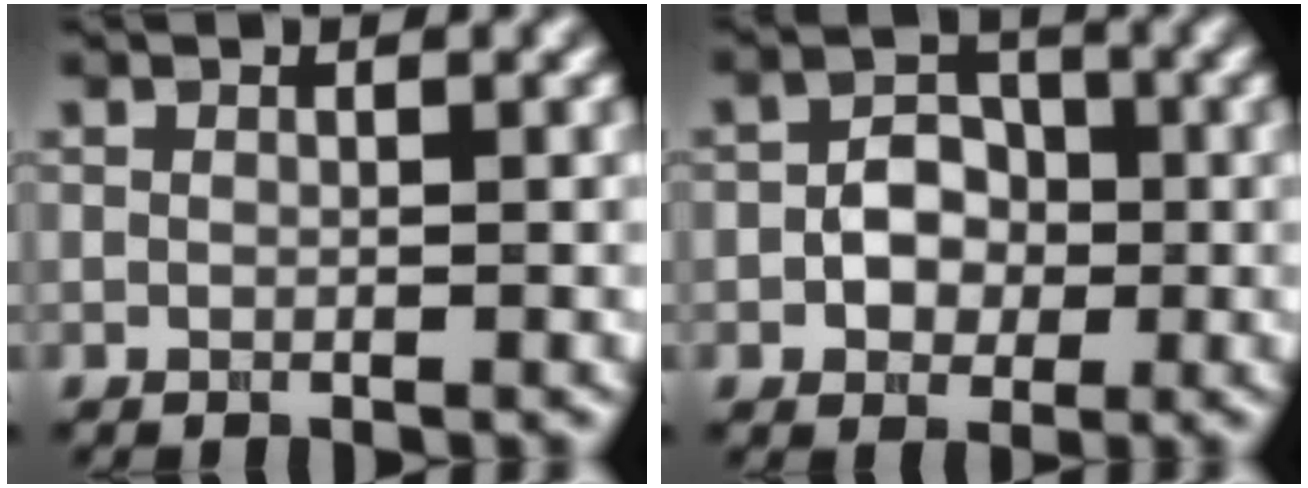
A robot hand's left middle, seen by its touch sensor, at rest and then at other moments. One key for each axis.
{"total": 3.5, "fx": -0.7, "fy": 2.8, "fz": 2.1, "tx": -0.027, "ty": 0.004, "tz": -0.016}